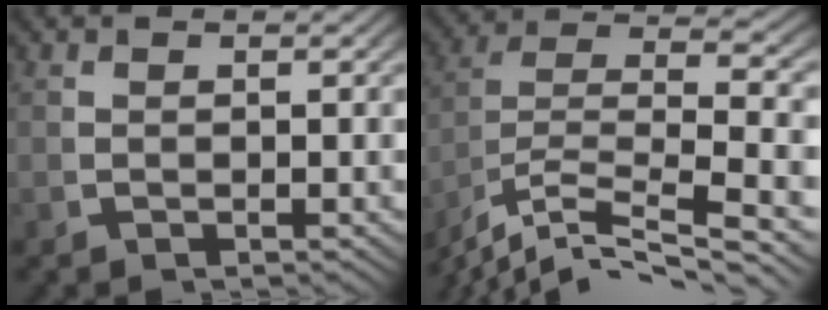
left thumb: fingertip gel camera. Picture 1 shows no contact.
{"total": 10.5, "force": [-2.2, 6.3, 8.2], "torque": [-0.190, -0.037, -0.015]}